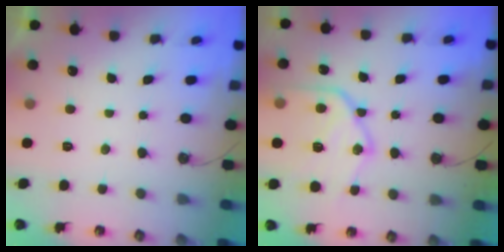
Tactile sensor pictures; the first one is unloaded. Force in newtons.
{"total": 20.5, "press": 20.4, "slide": 1.7}